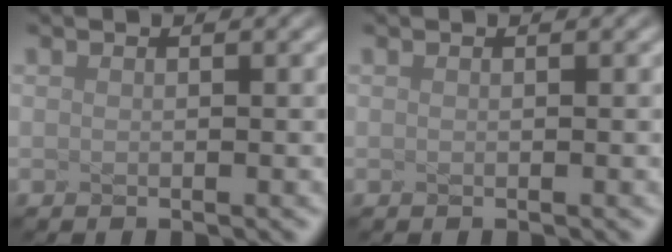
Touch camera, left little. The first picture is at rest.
{"total": 0.0}